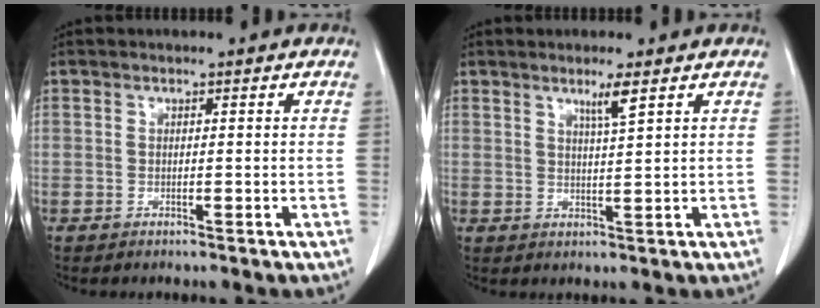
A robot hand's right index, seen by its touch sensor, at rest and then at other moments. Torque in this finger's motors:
{"motor_torque": [-0.07, 0.17, -0.02, 0.02]}